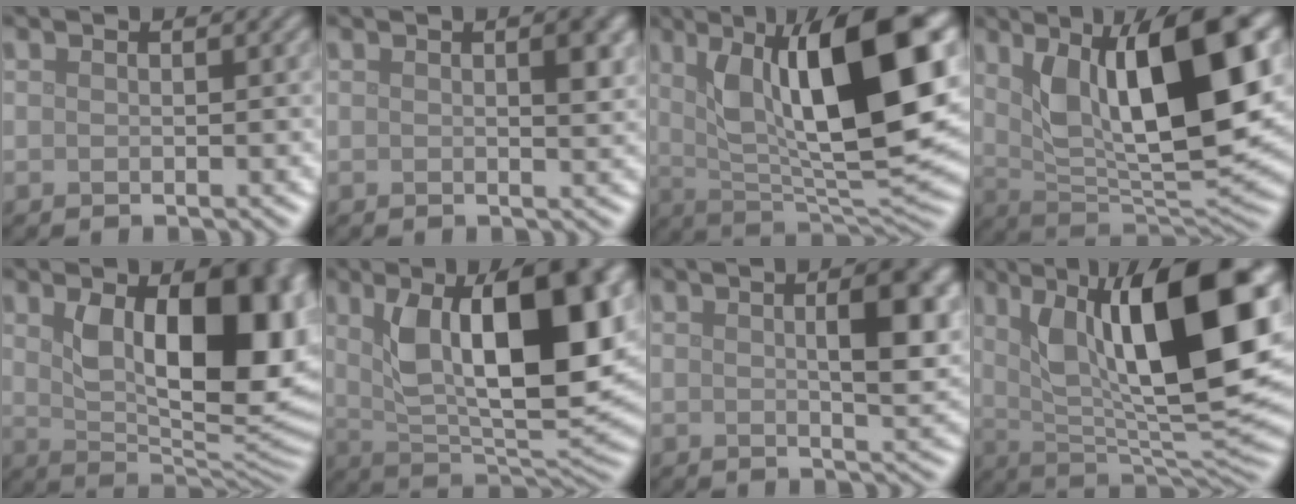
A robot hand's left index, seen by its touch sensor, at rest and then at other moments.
{"total": 2.1, "force": [0.6, 0.6, 2.0], "torque": [-0.022, 0.000, 0.009]}
{"total": 13.5, "force": [3.4, 4.4, 12.4], "torque": [-0.182, -0.001, 0.053]}
{"total": 12.4, "force": [3.5, 4.4, 11.1], "torque": [-0.169, -0.002, 0.057]}
{"total": 13.3, "force": [2.8, 6.7, 11.2], "torque": [-0.133, -0.001, 0.052]}
{"total": 13.5, "force": [3.3, 5.5, 11.9], "torque": [-0.171, 0.000, 0.051]}
{"total": 5.4, "force": [1.1, 1.5, 5.1], "torque": [-0.063, 0.006, 0.018]}
{"total": 14.9, "force": [4.1, 5.1, 13.4], "torque": [-0.193, 0.000, 0.059]}